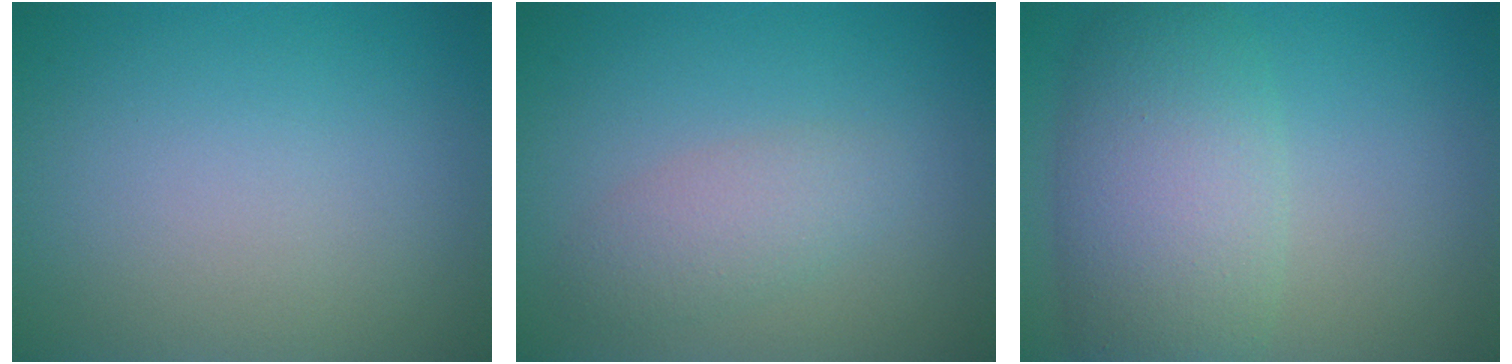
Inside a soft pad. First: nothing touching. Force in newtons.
{"total": 2.4, "press": 2.4, "slide": 0.0}
{"total": 6.9, "press": 6.9, "slide": 0.2}